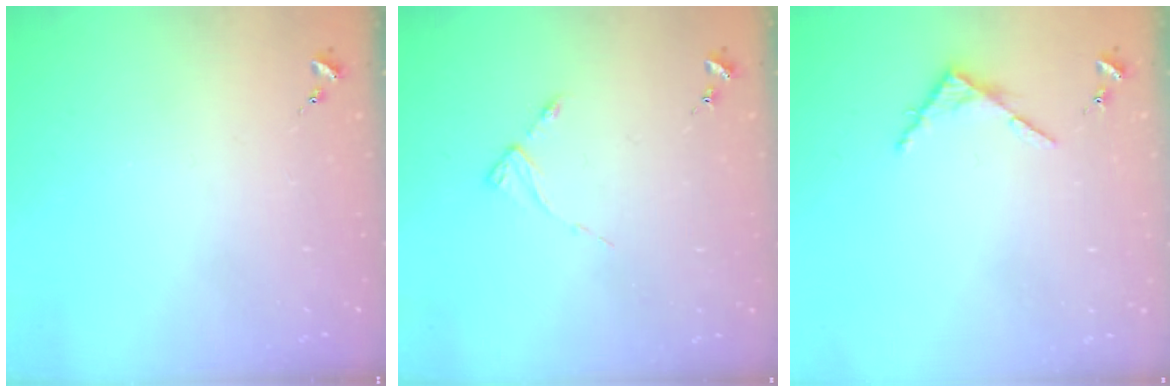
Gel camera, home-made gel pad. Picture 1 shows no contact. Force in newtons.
{"total": 2.7, "press": 2.7, "slide": 0.3}
{"total": 3.8, "press": 3.8, "slide": 0.4}